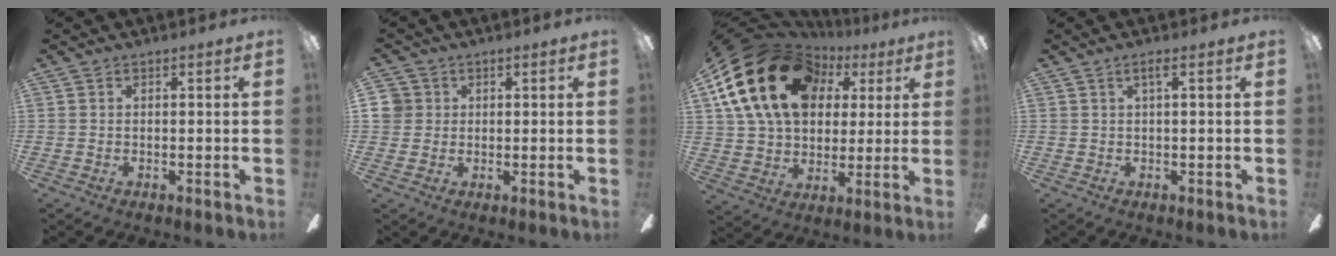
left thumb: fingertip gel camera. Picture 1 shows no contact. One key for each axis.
{"total": 3.9, "fx": 1.0, "fy": 3.7, "fz": 1.0, "tx": -0.019, "ty": 0.009, "tz": 0.018}
{"total": 26.2, "fx": 10.1, "fy": 18.2, "fz": 16.0, "tx": -0.303, "ty": -0.028, "tz": 0.184}
{"total": 1.8, "fx": 0.8, "fy": 0.1, "fz": 1.6, "tx": -0.033, "ty": 0.003, "tz": 0.013}